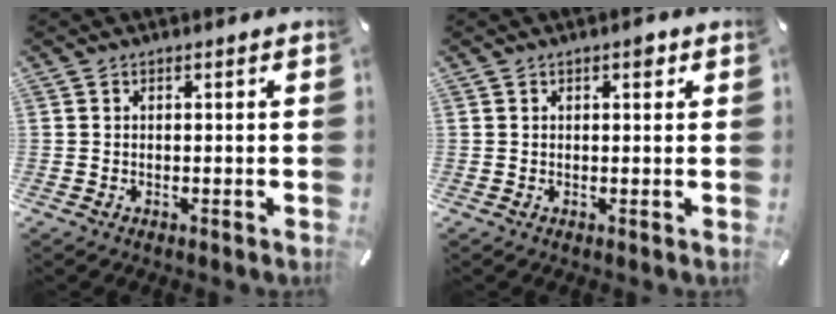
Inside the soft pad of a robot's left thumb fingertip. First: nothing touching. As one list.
[{"total": 2.0, "force": [0.9, 1.0, 1.5], "torque": [-0.015, 0.000, 0.010]}]